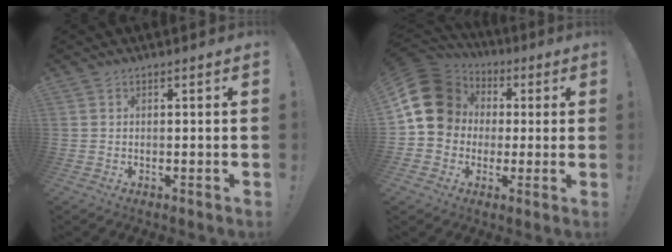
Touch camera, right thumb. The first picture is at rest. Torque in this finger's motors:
{"motor_torque": [0.07, 0.66, 0.45, 0.60, 0.05]}